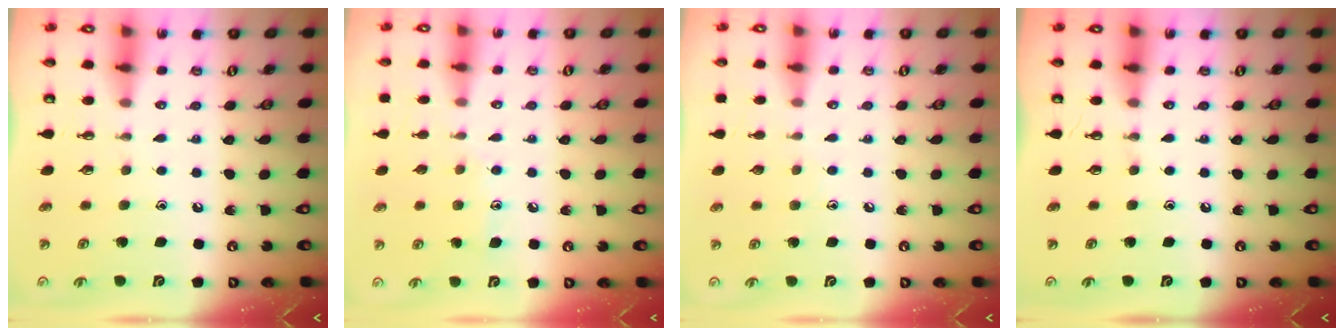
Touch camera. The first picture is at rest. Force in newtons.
{"total": 7.5, "press": 7.5, "slide": 0.1}
{"total": 4.1, "press": 4.0, "slide": 0.6}
{"total": 0.0}